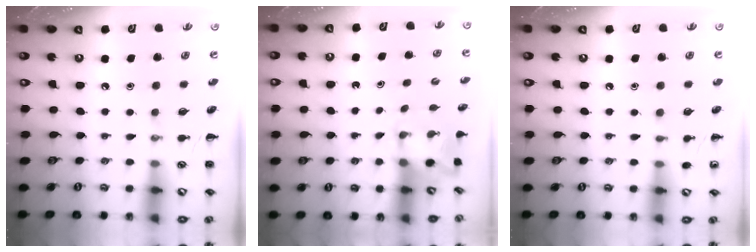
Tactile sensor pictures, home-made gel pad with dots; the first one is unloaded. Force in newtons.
{"total": 2.6, "press": 2.4, "slide": 1.1}
{"total": 3.7, "press": 3.5, "slide": 1.2}